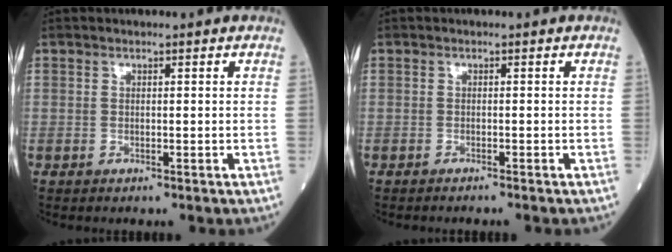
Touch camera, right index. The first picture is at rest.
{"total": 2.2, "force": [-2.0, 0.0, 0.9], "torque": [-0.014, 0.000, -0.022]}